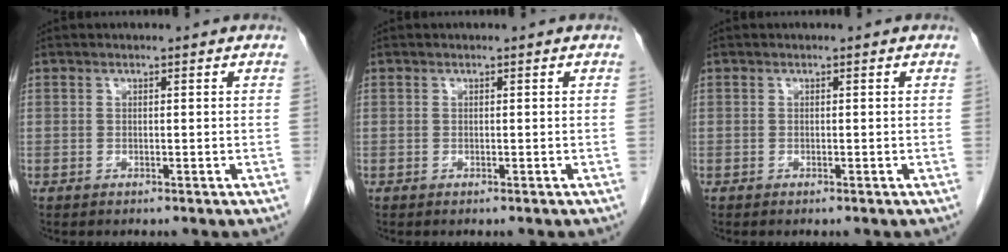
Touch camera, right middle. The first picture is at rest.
{"total": 0.0}
{"total": 0.0}